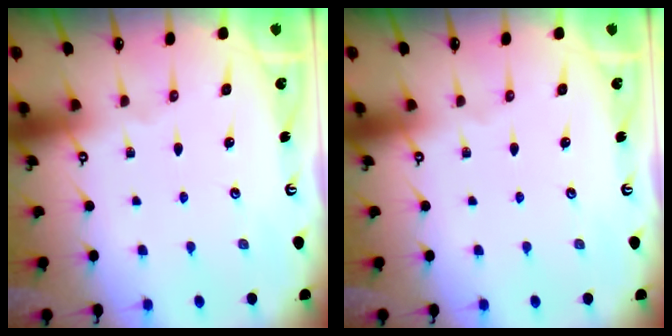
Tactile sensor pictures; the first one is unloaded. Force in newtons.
{"total": 0.0}